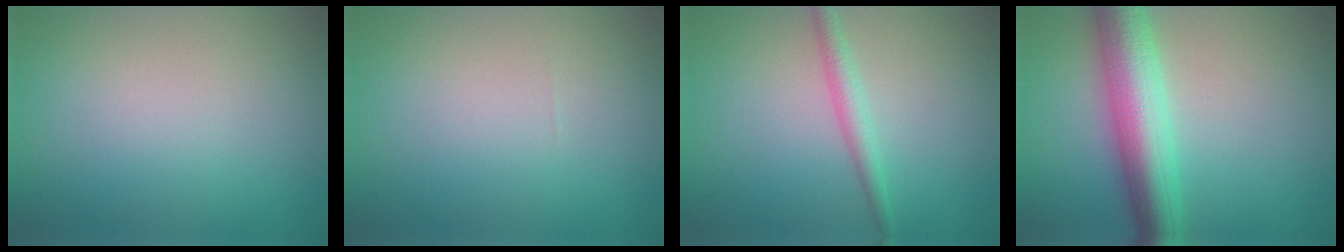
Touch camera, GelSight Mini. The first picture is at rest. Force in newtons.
{"total": 0.0}
{"total": 1.9, "press": 1.9, "slide": 0.0}
{"total": 7.3, "press": 7.3, "slide": 0.1}